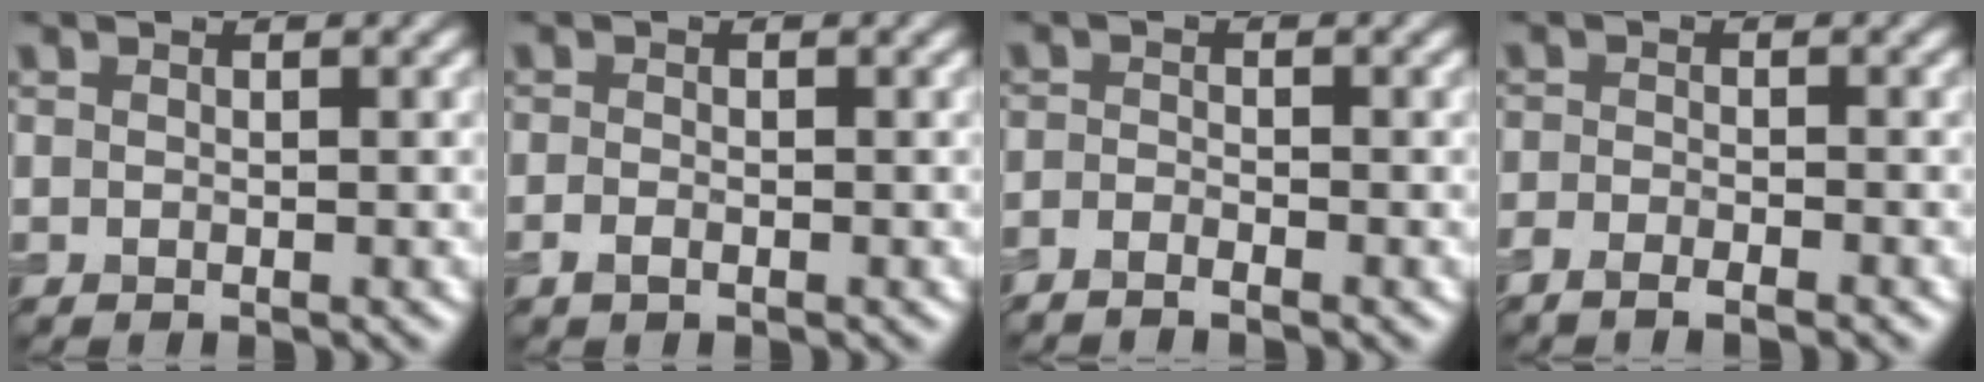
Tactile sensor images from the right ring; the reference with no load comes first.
{"total": 0.6, "force": [-0.4, 0.3, 0.4], "torque": [-0.008, -0.001, -0.008]}
{"total": 1.6, "force": [-1.6, -0.1, 0.2], "torque": [-0.009, -0.003, -0.035]}
{"total": 2.1, "force": [-1.9, 0.2, 0.8], "torque": [-0.021, -0.002, -0.040]}